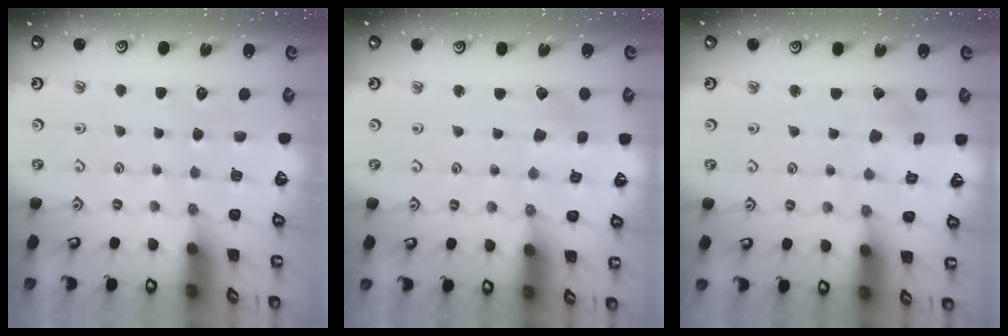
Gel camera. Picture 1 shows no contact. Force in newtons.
{"total": 2.1, "press": 2.1, "slide": 0.3}
{"total": 1.7, "press": 1.6, "slide": 0.4}